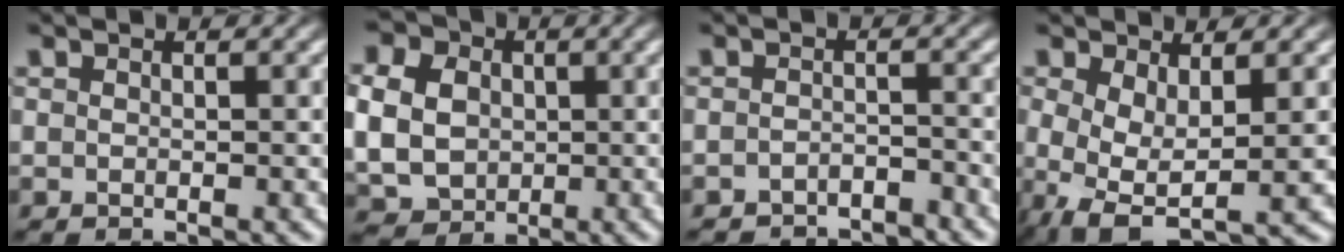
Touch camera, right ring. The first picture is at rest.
{"total": 10.3, "force": [0.5, 9.1, 4.8], "torque": [-0.103, -0.034, 0.013]}
{"total": 3.1, "force": [-3.1, 0.3, -0.2], "torque": [0.021, -0.004, -0.054]}
{"total": 6.3, "force": [-1.5, 4.4, 4.3], "torque": [-0.099, -0.040, -0.007]}